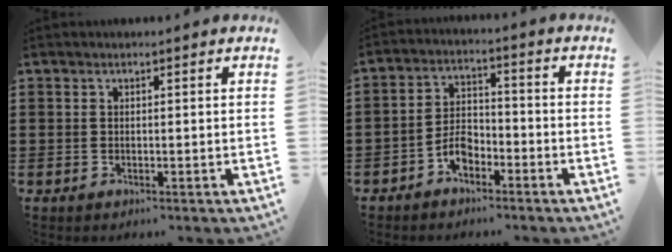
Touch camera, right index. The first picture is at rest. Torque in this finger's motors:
{"motor_torque": [2.14, 0.00, 0.16, 0.03]}